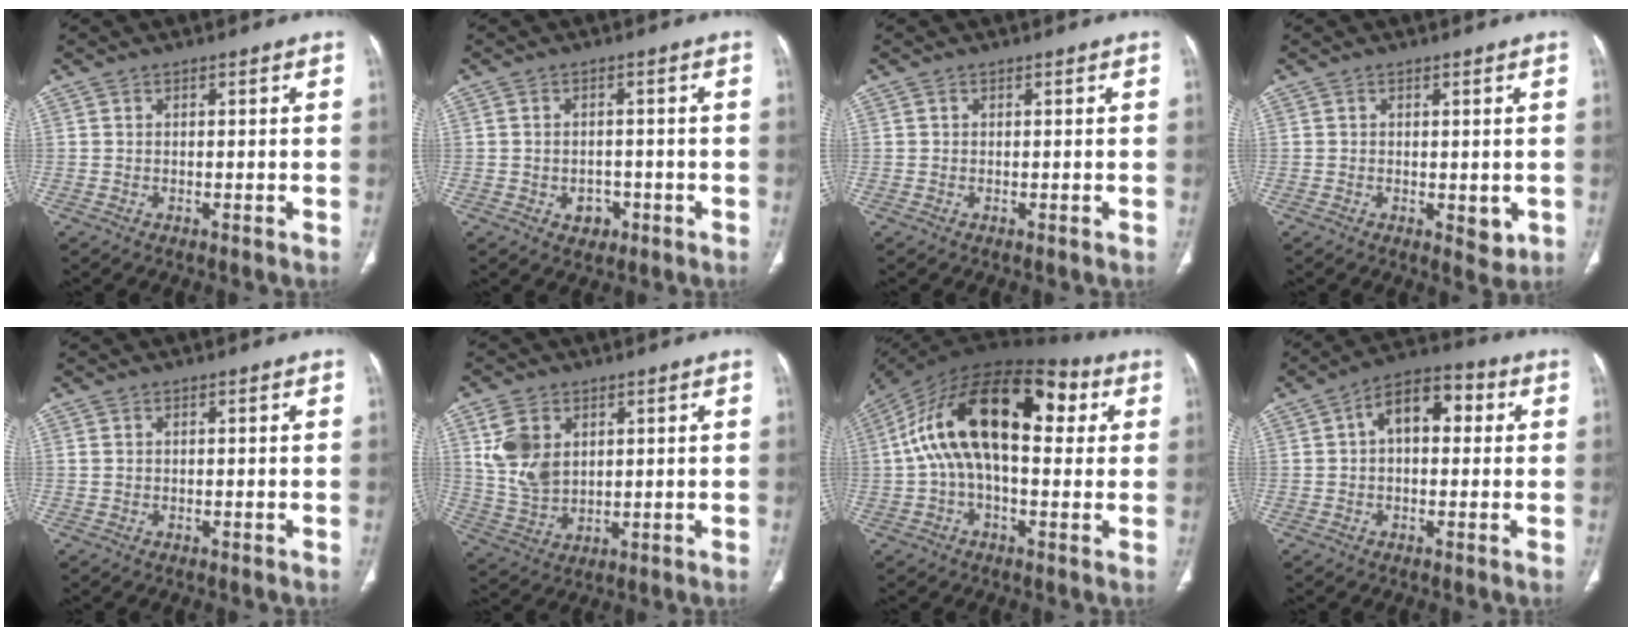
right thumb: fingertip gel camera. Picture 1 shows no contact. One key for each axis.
{"total": 3.5, "fx": -1.3, "fy": 2.8, "fz": 1.6, "tx": -0.006, "ty": 0.009, "tz": -0.012}
{"total": 0.0}
{"total": 3.4, "fx": -0.6, "fy": 1.8, "fz": 2.8, "tx": -0.025, "ty": -0.007, "tz": -0.003}
{"total": 0.7, "fx": 0.1, "fy": 0.5, "fz": 0.4, "tx": -0.008, "ty": 0.003, "tz": 0.005}
{"total": 9.8, "fx": 3.3, "fy": 6.7, "fz": 6.2, "tx": -0.113, "ty": -0.012, "tz": 0.078}
{"total": 23.1, "fx": 4.4, "fy": 12.0, "fz": 19.3, "tx": -0.328, "ty": 0.053, "tz": 0.058}
{"total": 9.8, "fx": 1.8, "fy": 5.8, "fz": 7.7, "tx": -0.099, "ty": 0.031, "tz": 0.019}